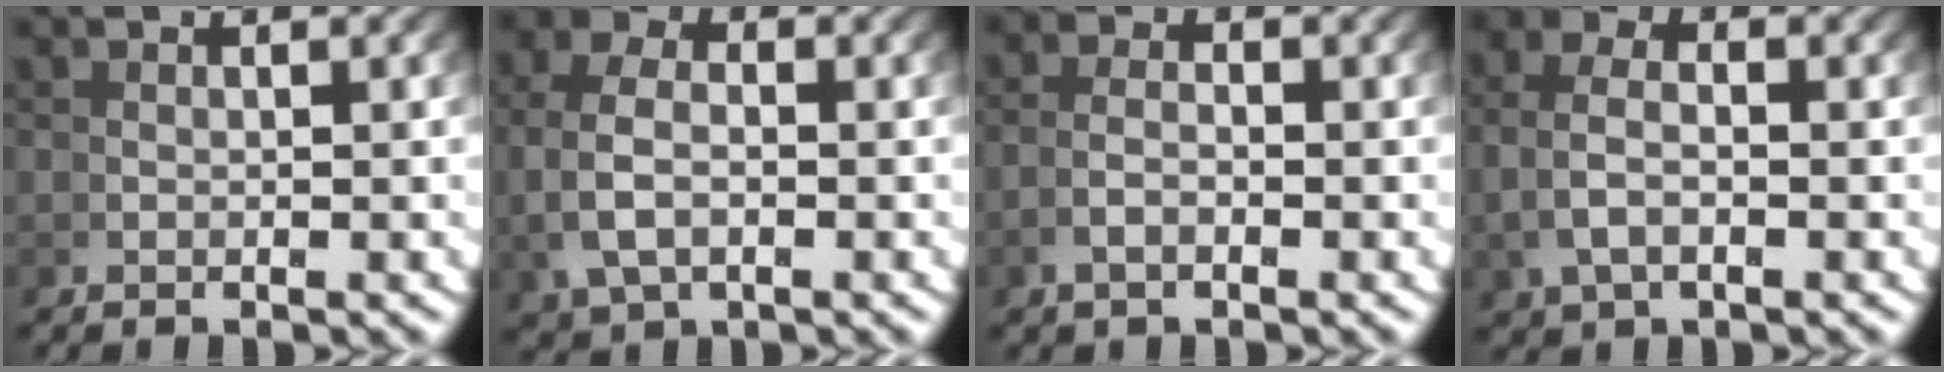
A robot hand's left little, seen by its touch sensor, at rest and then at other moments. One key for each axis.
{"total": 3.4, "fx": 0.2, "fy": 2.0, "fz": 2.7, "tx": -0.071, "ty": -0.007, "tz": 0.014}
{"total": 1.3, "fx": -0.5, "fy": 0.2, "fz": 1.2, "tx": -0.028, "ty": -0.008, "tz": -0.006}
{"total": 2.7, "fx": 0.2, "fy": 1.2, "fz": 2.4, "tx": -0.057, "ty": -0.006, "tz": 0.013}